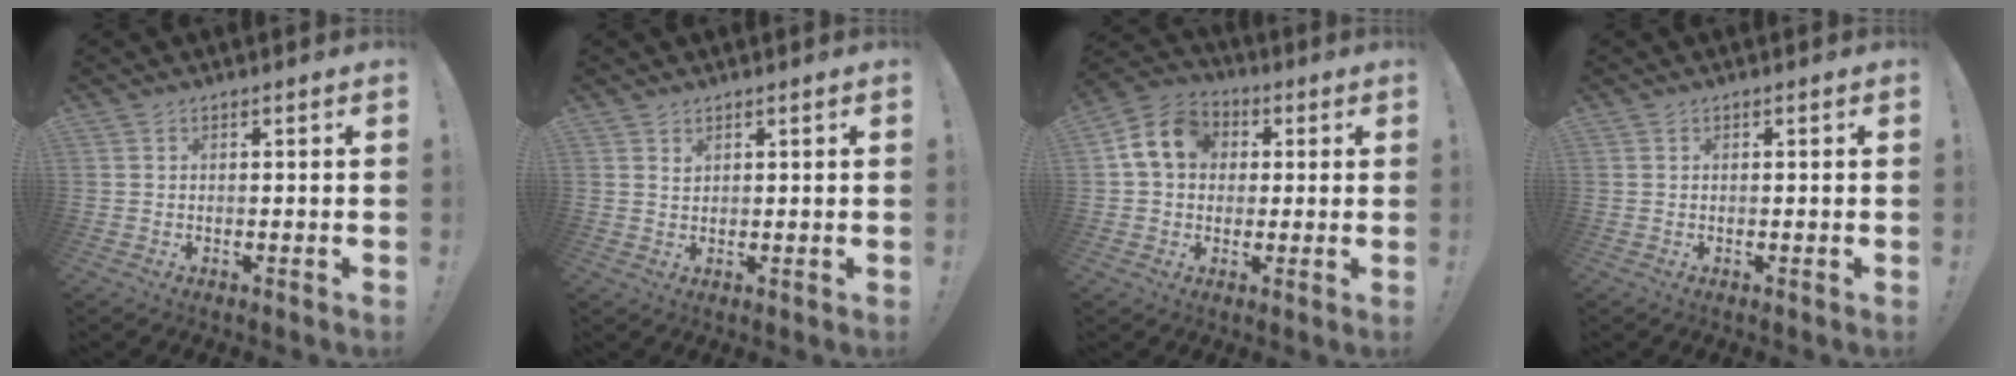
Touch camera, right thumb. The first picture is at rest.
{"total": 1.3, "force": [1.1, 0.7, 0.3], "torque": [-0.002, -0.001, 0.020]}
{"total": 11.5, "force": [2.7, 9.5, 5.9], "torque": [-0.095, 0.012, 0.059]}
{"total": 0.0}